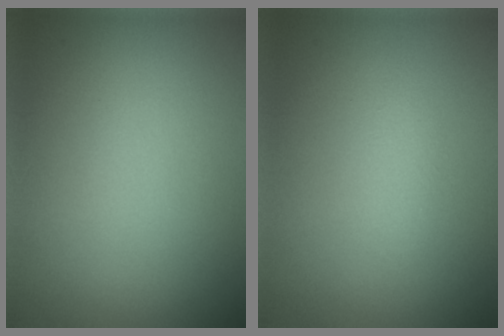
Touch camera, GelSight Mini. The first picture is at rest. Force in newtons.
{"total": 0.9, "press": 0.9, "slide": 0.0}